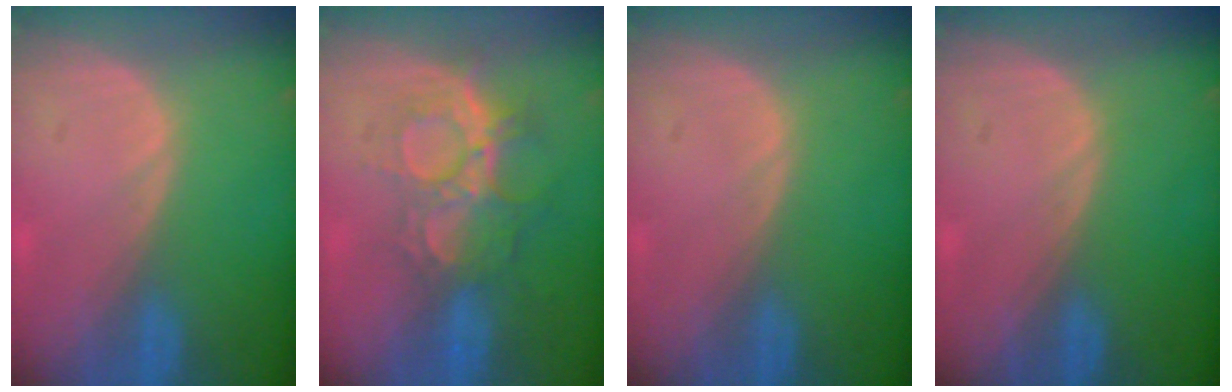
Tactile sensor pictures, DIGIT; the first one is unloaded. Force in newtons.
{"total": 9.4, "press": 8.0, "slide": 5.0}
{"total": 0.0}
{"total": 0.0}